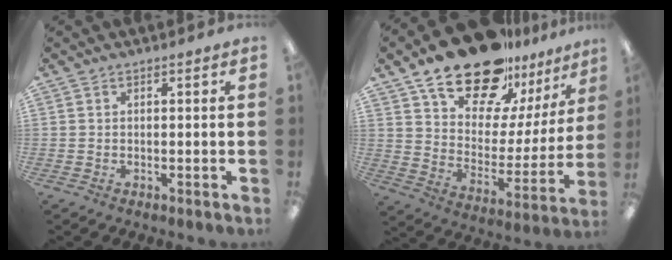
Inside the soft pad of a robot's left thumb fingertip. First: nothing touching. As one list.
[{"total": 22.5, "force": [17.7, 9.7, 9.9], "torque": [-0.176, -0.118, 0.313]}]